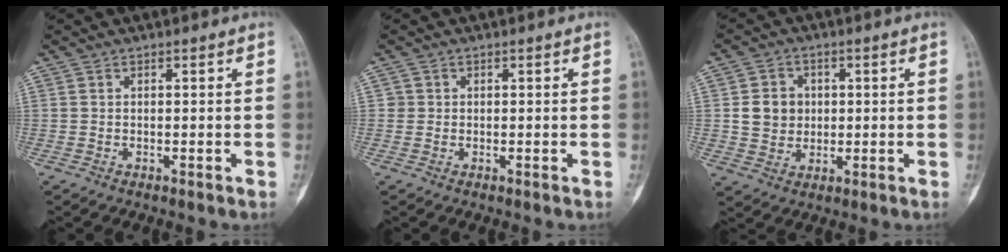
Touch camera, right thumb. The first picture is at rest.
{"total": 1.1, "force": [0.0, 1.1, 0.0], "torque": [0.007, 0.004, -0.001]}
{"total": 6.8, "force": [0.7, 6.0, 3.0], "torque": [-0.022, -0.001, 0.012]}